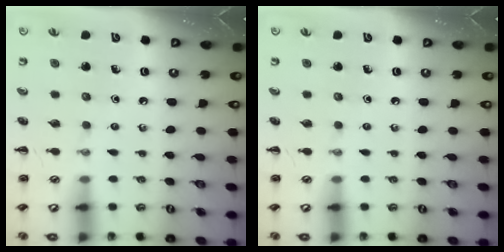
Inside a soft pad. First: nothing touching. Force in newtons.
{"total": 0.0}